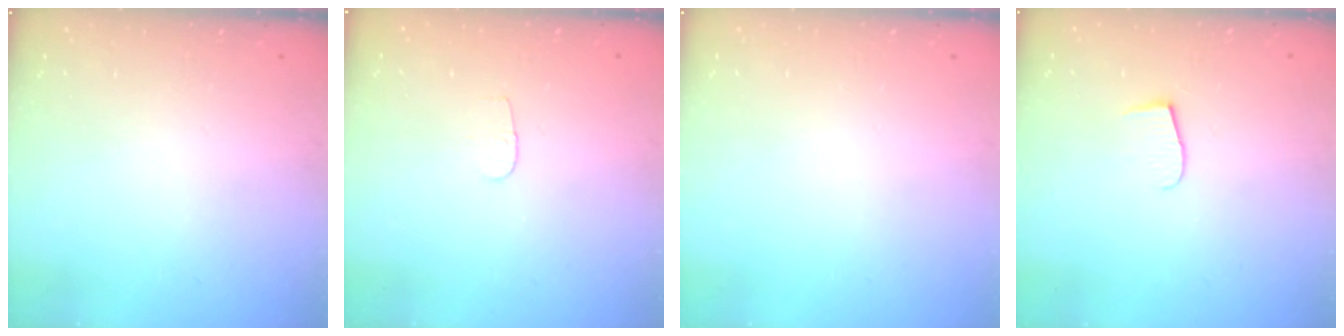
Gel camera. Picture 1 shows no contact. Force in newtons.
{"total": 2.9, "press": 2.8, "slide": 0.3}
{"total": 0.0}
{"total": 5.5, "press": 5.5, "slide": 0.6}